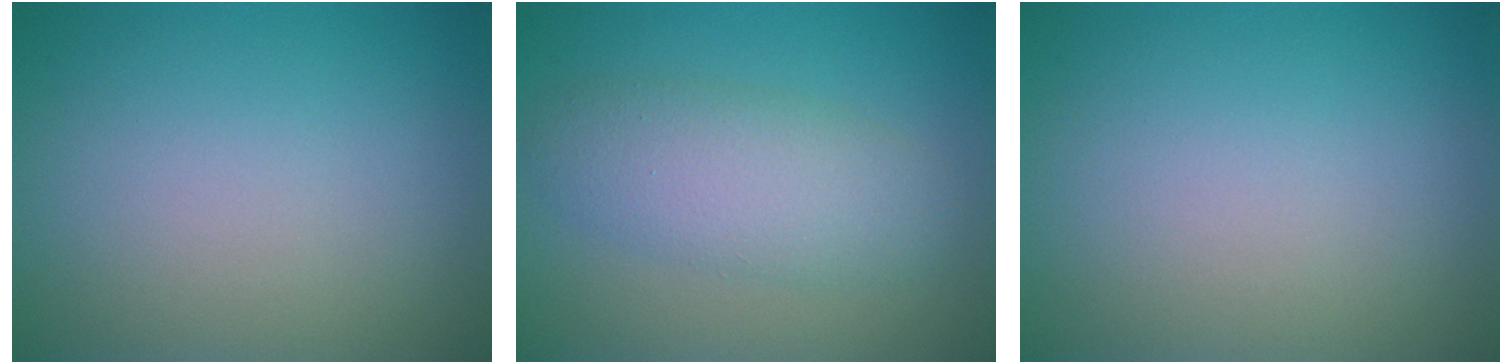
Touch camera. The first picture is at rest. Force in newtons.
{"total": 5.3, "press": 5.3, "slide": 0.1}
{"total": 0.0}